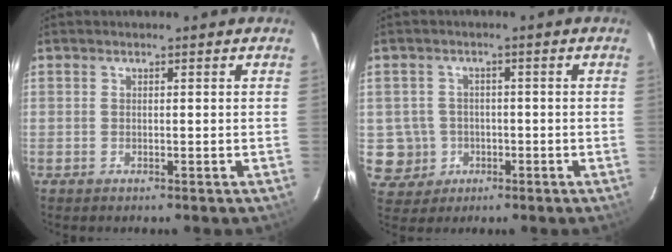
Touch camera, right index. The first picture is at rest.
{"total": 6.3, "force": [-1.2, 6.2, 0.7], "torque": [-0.030, 0.021, -0.006]}